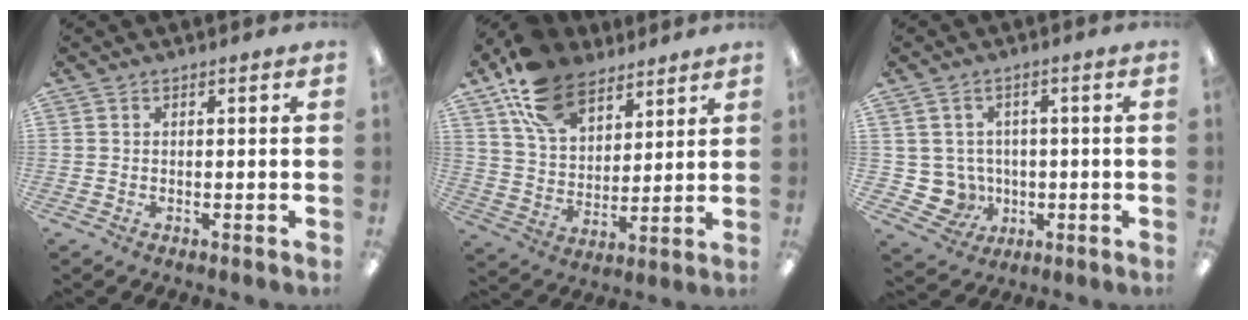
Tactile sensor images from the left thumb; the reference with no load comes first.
{"total": 16.1, "force": [10.5, 9.3, 7.8], "torque": [-0.153, -0.042, 0.201]}
{"total": 6.5, "force": [0.0, 6.3, 1.5], "torque": [-0.058, -0.003, 0.009]}